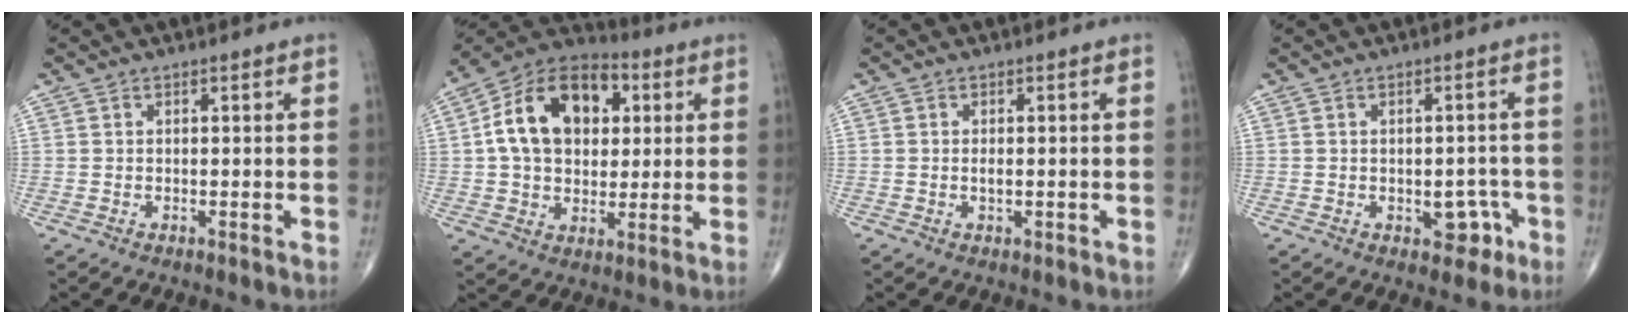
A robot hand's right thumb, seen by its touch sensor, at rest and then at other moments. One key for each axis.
{"total": 18.2, "fx": 3.8, "fy": 12.4, "fz": 12.7, "tx": -0.184, "ty": 0.013, "tz": 0.057}
{"total": 1.3, "fx": -0.2, "fy": 0.6, "fz": 1.1, "tx": -0.021, "ty": -0.001, "tz": -0.003}
{"total": 4.9, "fx": -1.8, "fy": 3.2, "fz": 3.1, "tx": -0.012, "ty": 0.016, "tz": -0.019}